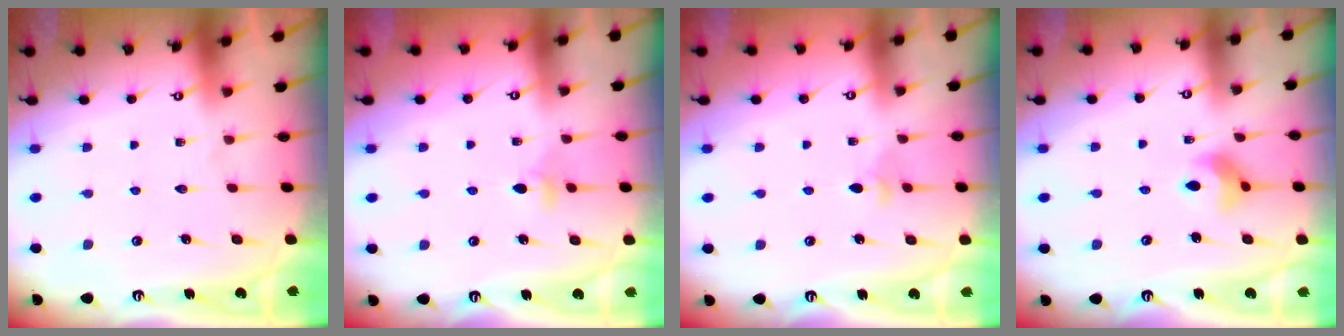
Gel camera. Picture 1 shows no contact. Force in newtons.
{"total": 3.7, "press": 3.5, "slide": 0.9}
{"total": 3.1, "press": 3.0, "slide": 0.7}
{"total": 7.3, "press": 7.2, "slide": 1.5}